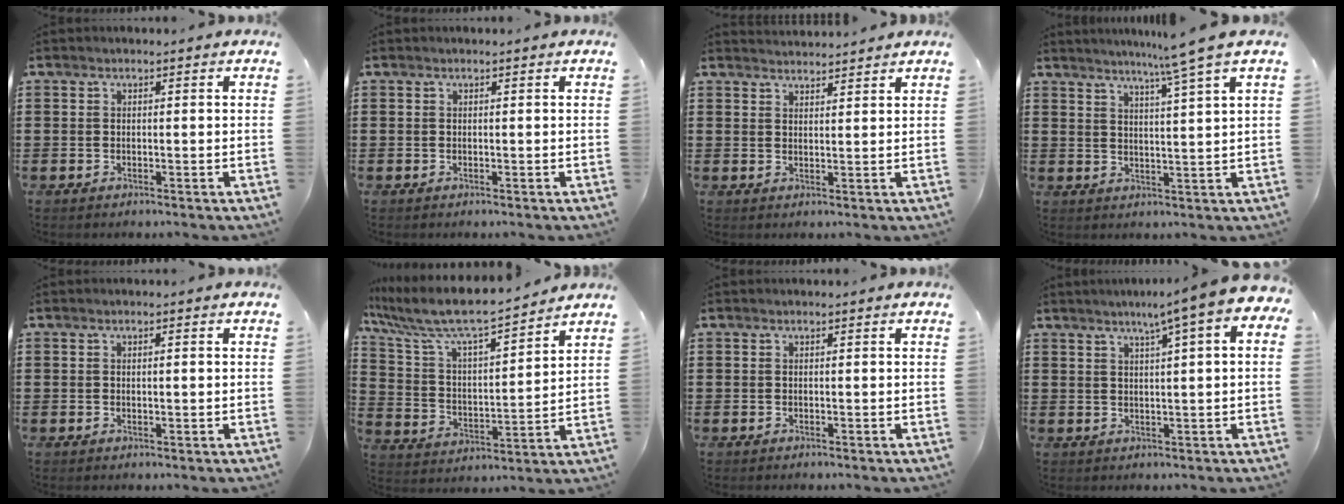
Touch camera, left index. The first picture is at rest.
{"total": 0.0}
{"total": 2.1, "force": [2.1, -0.1, -0.3], "torque": [-0.001, -0.004, 0.040]}
{"total": 6.1, "force": [4.5, -1.7, 3.6], "torque": [-0.081, -0.020, 0.073]}
{"total": 0.8, "force": [0.2, 0.1, 0.8], "torque": [-0.016, -0.002, 0.004]}
{"total": 8.7, "force": [7.7, 0.8, 4.0], "torque": [-0.110, -0.050, 0.127]}
{"total": 0.0}
{"total": 5.3, "force": [2.9, -0.4, 4.4], "torque": [-0.082, -0.014, 0.042]}